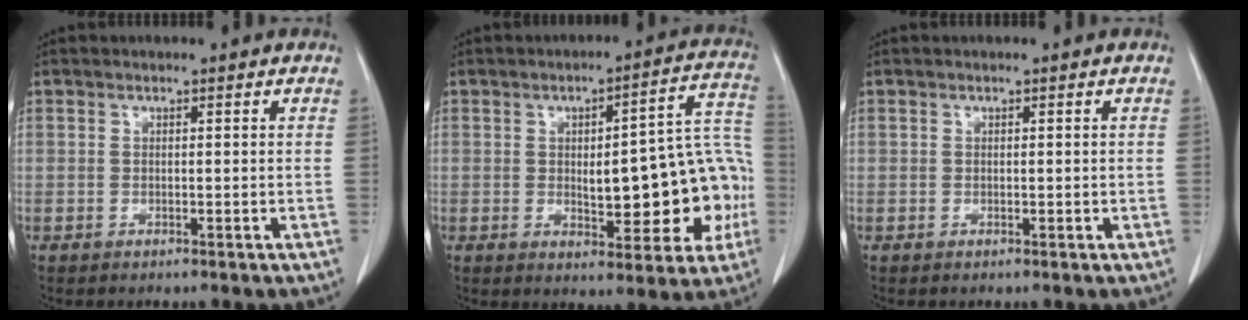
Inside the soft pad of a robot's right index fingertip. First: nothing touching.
{"total": 16.4, "force": [-2.1, 5.3, 15.4], "torque": [-0.172, 0.041, -0.015]}
{"total": 0.0}